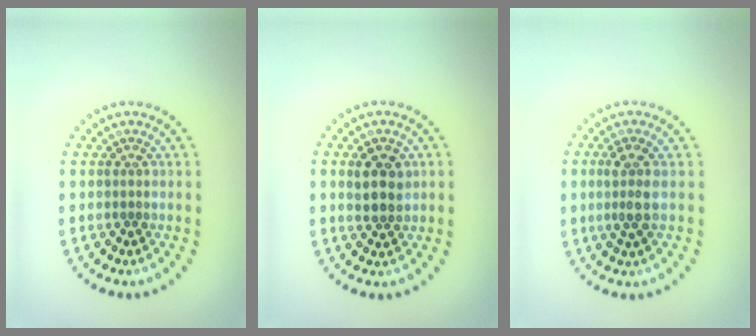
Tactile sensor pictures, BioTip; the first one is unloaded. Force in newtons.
{"total": 2.6, "press": 2.5, "slide": 0.6}
{"total": 2.2, "press": 1.8, "slide": 1.2}